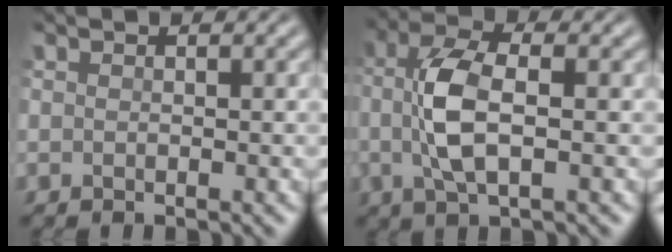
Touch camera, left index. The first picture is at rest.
{"total": 5.4, "force": [-0.1, 2.0, 5.0], "torque": [-0.107, 0.005, -0.004]}